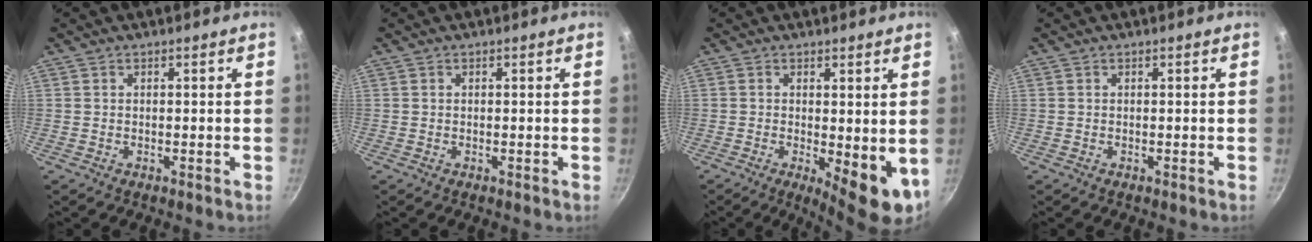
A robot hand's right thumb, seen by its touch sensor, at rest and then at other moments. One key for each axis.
{"total": 0.0}
{"total": 8.6, "fx": -0.6, "fy": 3.2, "fz": 7.9, "tx": -0.094, "ty": -0.012, "tz": 0.000}
{"total": 0.0}